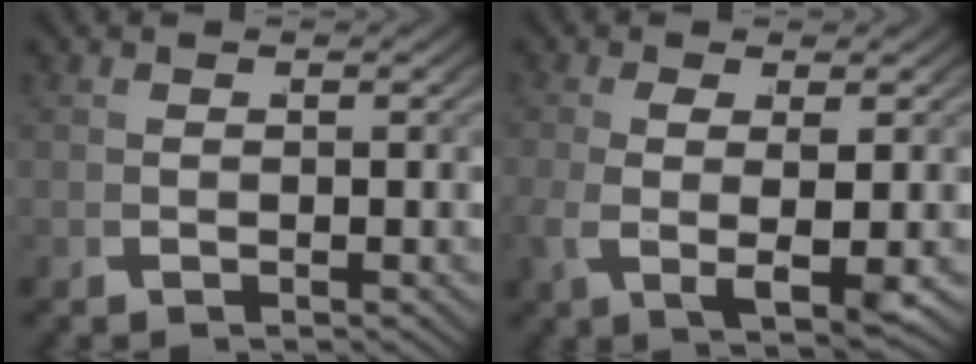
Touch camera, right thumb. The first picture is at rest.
{"total": 5.1, "force": [-0.2, 1.8, 4.8], "torque": [-0.107, -0.021, 0.012]}